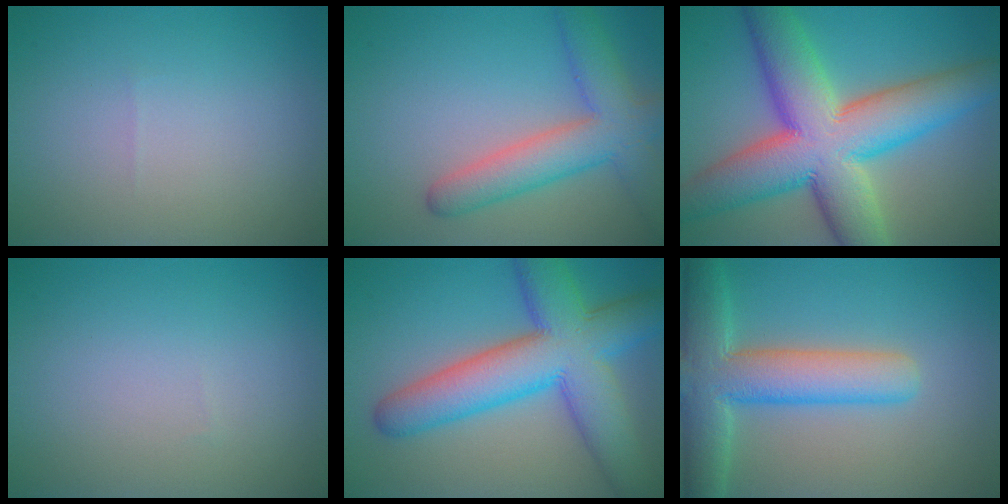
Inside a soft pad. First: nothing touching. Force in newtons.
{"total": 6.1, "press": 6.0, "slide": 0.3}
{"total": 13.5, "press": 13.5, "slide": 0.6}
{"total": 0.0}
{"total": 11.0, "press": 11.0, "slide": 0.4}
{"total": 7.8, "press": 7.8, "slide": 0.6}